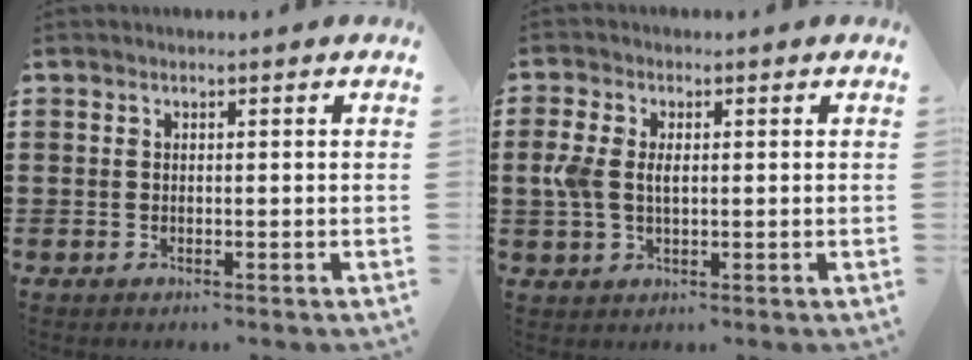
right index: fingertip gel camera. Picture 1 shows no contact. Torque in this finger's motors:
{"motor_torque": [0.39, 0.21, 0.16, 0.06]}